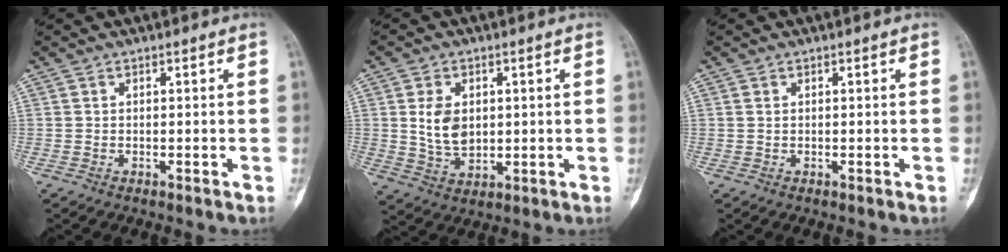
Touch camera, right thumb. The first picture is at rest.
{"total": 7.4, "force": [1.2, 5.1, 5.2], "torque": [-0.075, -0.010, 0.031]}
{"total": 0.5, "force": [0.2, 0.3, 0.3], "torque": [-0.005, 0.002, 0.003]}